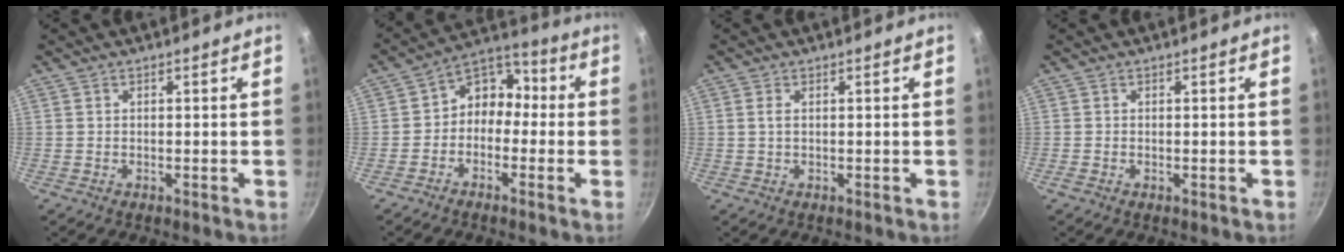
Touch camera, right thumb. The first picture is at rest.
{"total": 8.4, "force": [-1.2, 6.8, 4.7], "torque": [-0.032, 0.047, -0.043]}
{"total": 1.3, "force": [0.3, 0.7, 1.1], "torque": [-0.021, 0.001, 0.003]}
{"total": 0.0}